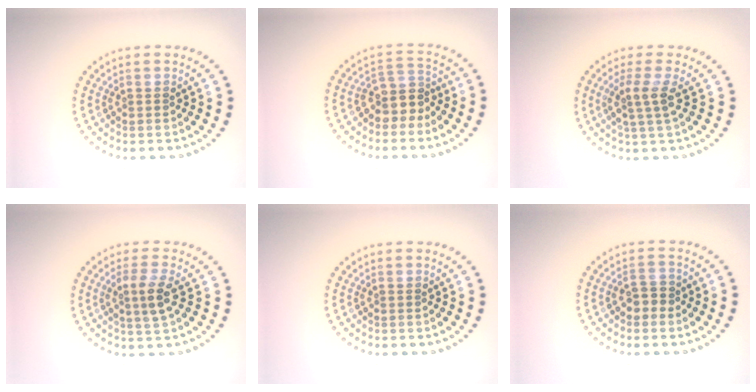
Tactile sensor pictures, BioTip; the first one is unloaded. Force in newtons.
{"total": 3.0, "press": 2.4, "slide": 1.8}
{"total": 2.5, "press": 2.0, "slide": 1.6}
{"total": 2.6, "press": 2.4, "slide": 1.0}
{"total": 0.0}
{"total": 1.9, "press": 1.7, "slide": 0.7}